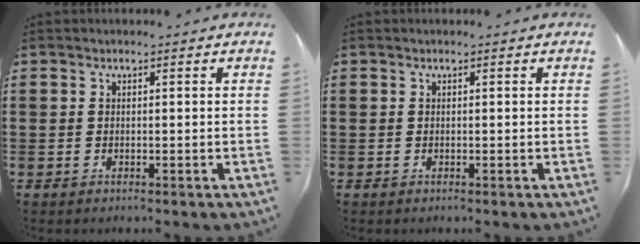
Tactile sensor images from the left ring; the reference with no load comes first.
{"total": 0.0}